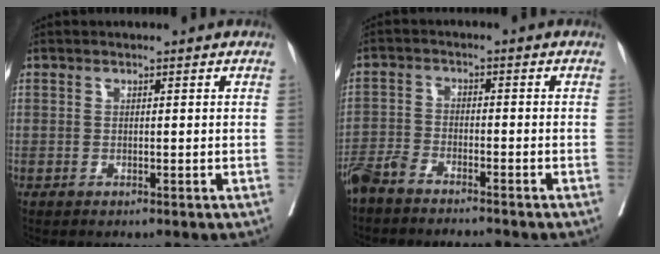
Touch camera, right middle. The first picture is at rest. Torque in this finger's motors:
{"motor_torque": [0.49, -0.47, 0.60, 0.15]}